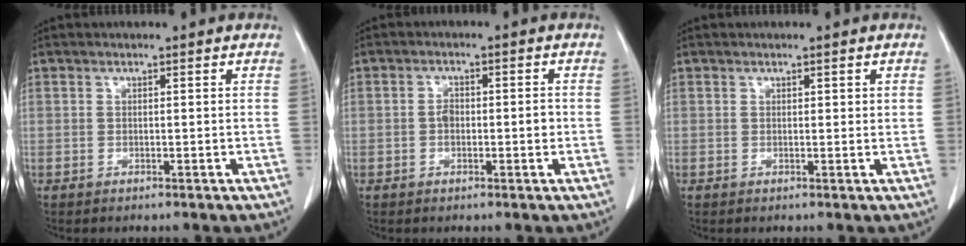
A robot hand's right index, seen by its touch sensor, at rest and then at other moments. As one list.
[{"total": 3.2, "force": [-0.4, 1.7, 2.7], "torque": [-0.045, 0.007, -0.005]}, {"total": 1.0, "force": [0.5, 0.5, 0.7], "torque": [-0.007, 0.000, 0.008]}]